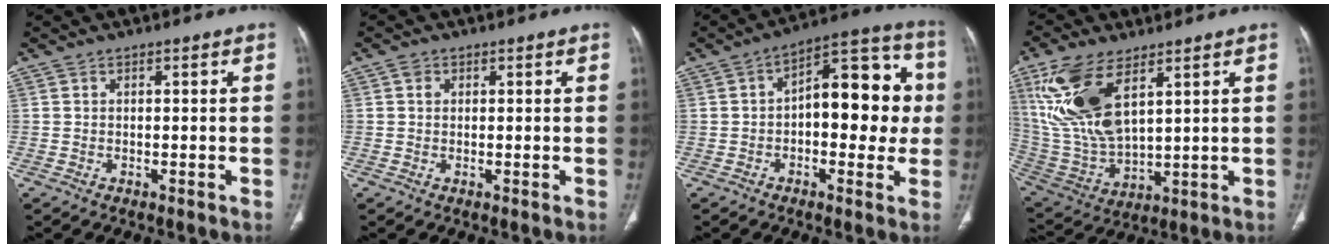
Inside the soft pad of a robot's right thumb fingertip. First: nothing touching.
{"total": 1.2, "force": [0.4, 1.0, 0.6], "torque": [-0.006, 0.000, 0.005]}
{"total": 16.4, "force": [0.5, 8.5, 14.0], "torque": [-0.145, 0.037, 0.000]}
{"total": 17.3, "force": [7.7, 8.0, 13.3], "torque": [-0.277, -0.026, 0.166]}